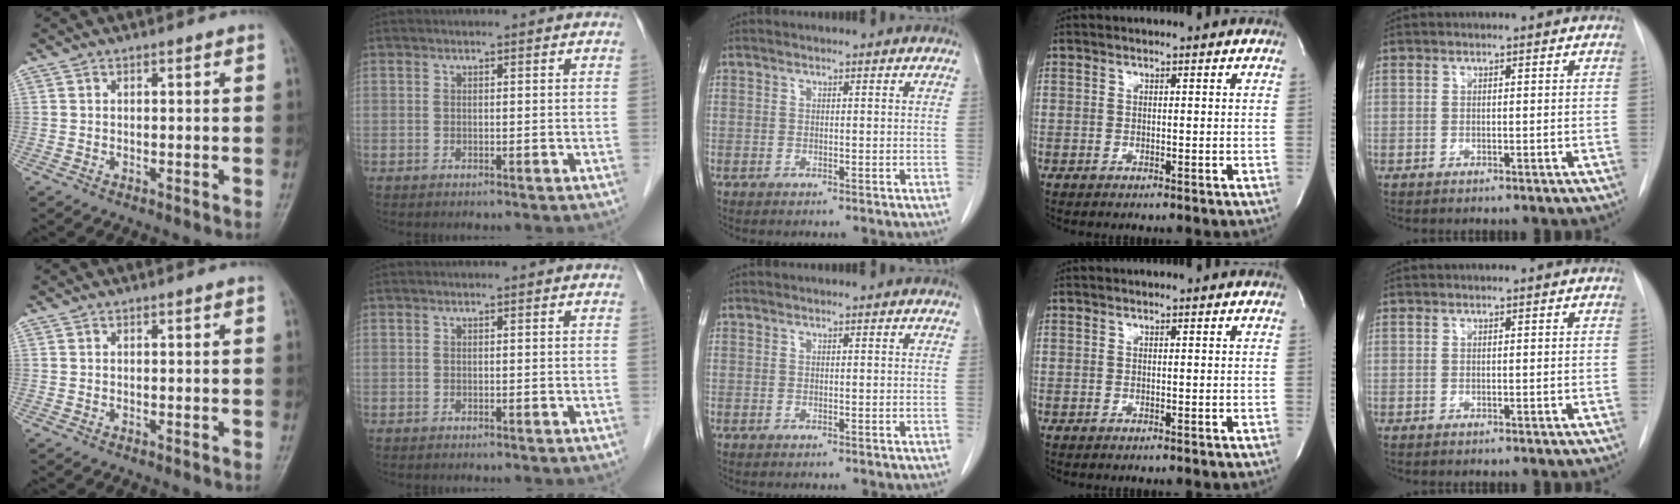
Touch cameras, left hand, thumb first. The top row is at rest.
{}